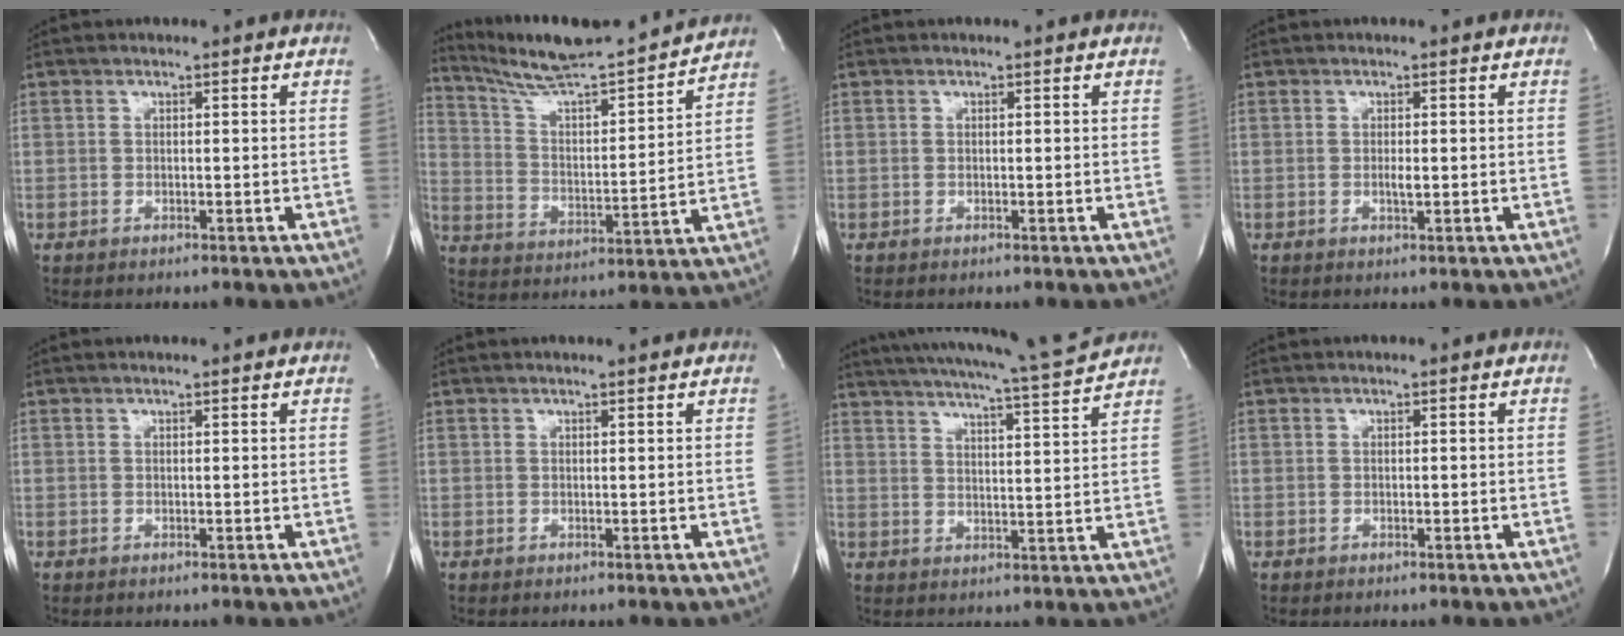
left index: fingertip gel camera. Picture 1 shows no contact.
{"total": 17.5, "force": [16.5, -0.2, 5.6], "torque": [-0.102, -0.018, 0.262]}
{"total": 0.0}
{"total": 1.0, "force": [0.1, 0.1, 1.0], "torque": [-0.022, -0.002, 0.002]}
{"total": 1.2, "force": [1.2, -0.2, 0.3], "torque": [-0.006, 0.003, 0.018]}
{"total": 1.9, "force": [1.8, -0.3, 0.6], "torque": [-0.008, 0.006, 0.024]}
{"total": 15.7, "force": [14.5, -1.2, 5.8], "torque": [-0.105, -0.031, 0.201]}
{"total": 0.0}